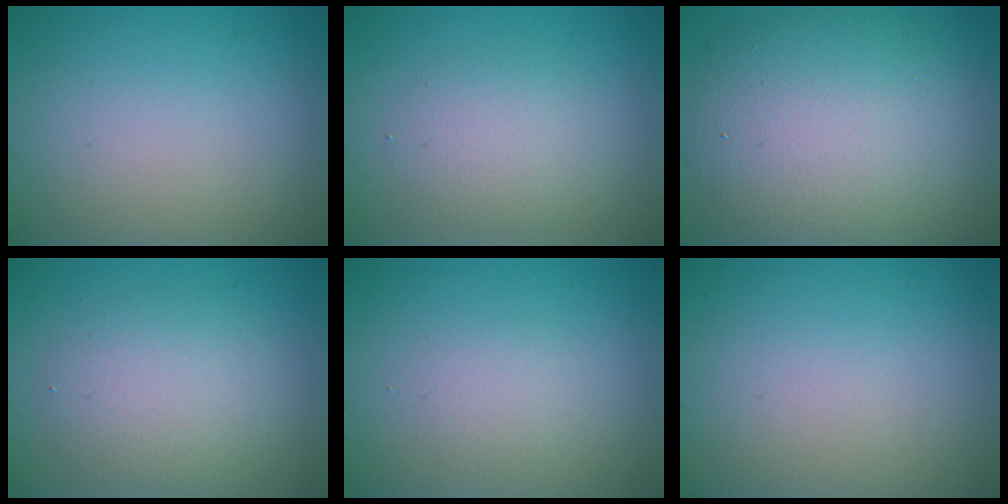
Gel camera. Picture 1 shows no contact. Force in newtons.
{"total": 2.5, "press": 2.4, "slide": 0.1}
{"total": 12.0, "press": 11.9, "slide": 0.6}
{"total": 3.7, "press": 3.7, "slide": 0.0}
{"total": 1.5, "press": 1.5, "slide": 0.0}
{"total": 0.0}